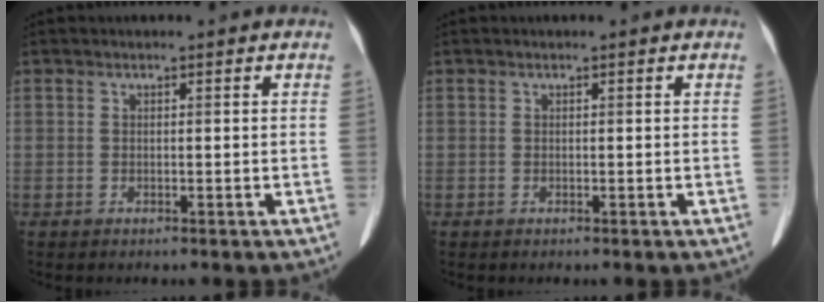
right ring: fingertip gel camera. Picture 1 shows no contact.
{"total": 0.0}